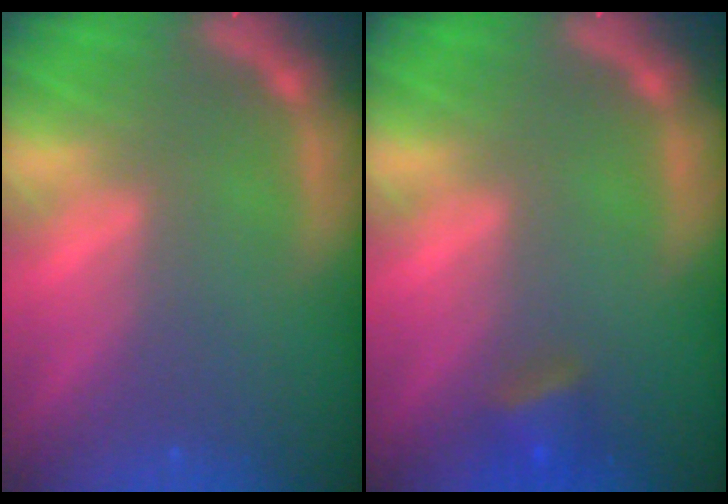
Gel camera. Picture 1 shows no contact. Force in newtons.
{"total": 2.4}